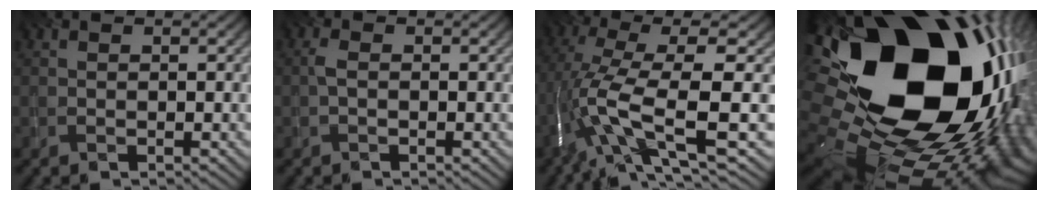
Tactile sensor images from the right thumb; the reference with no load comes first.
{"total": 1.5, "force": [-0.3, 0.7, 1.3], "torque": [-0.033, 0.002, -0.009]}
{"total": 13.7, "force": [-3.6, 3.0, 12.9], "torque": [-0.272, -0.003, -0.058]}
{"total": 23.3, "force": [3.6, 16.3, 16.3], "torque": [-0.287, -0.061, 0.071]}